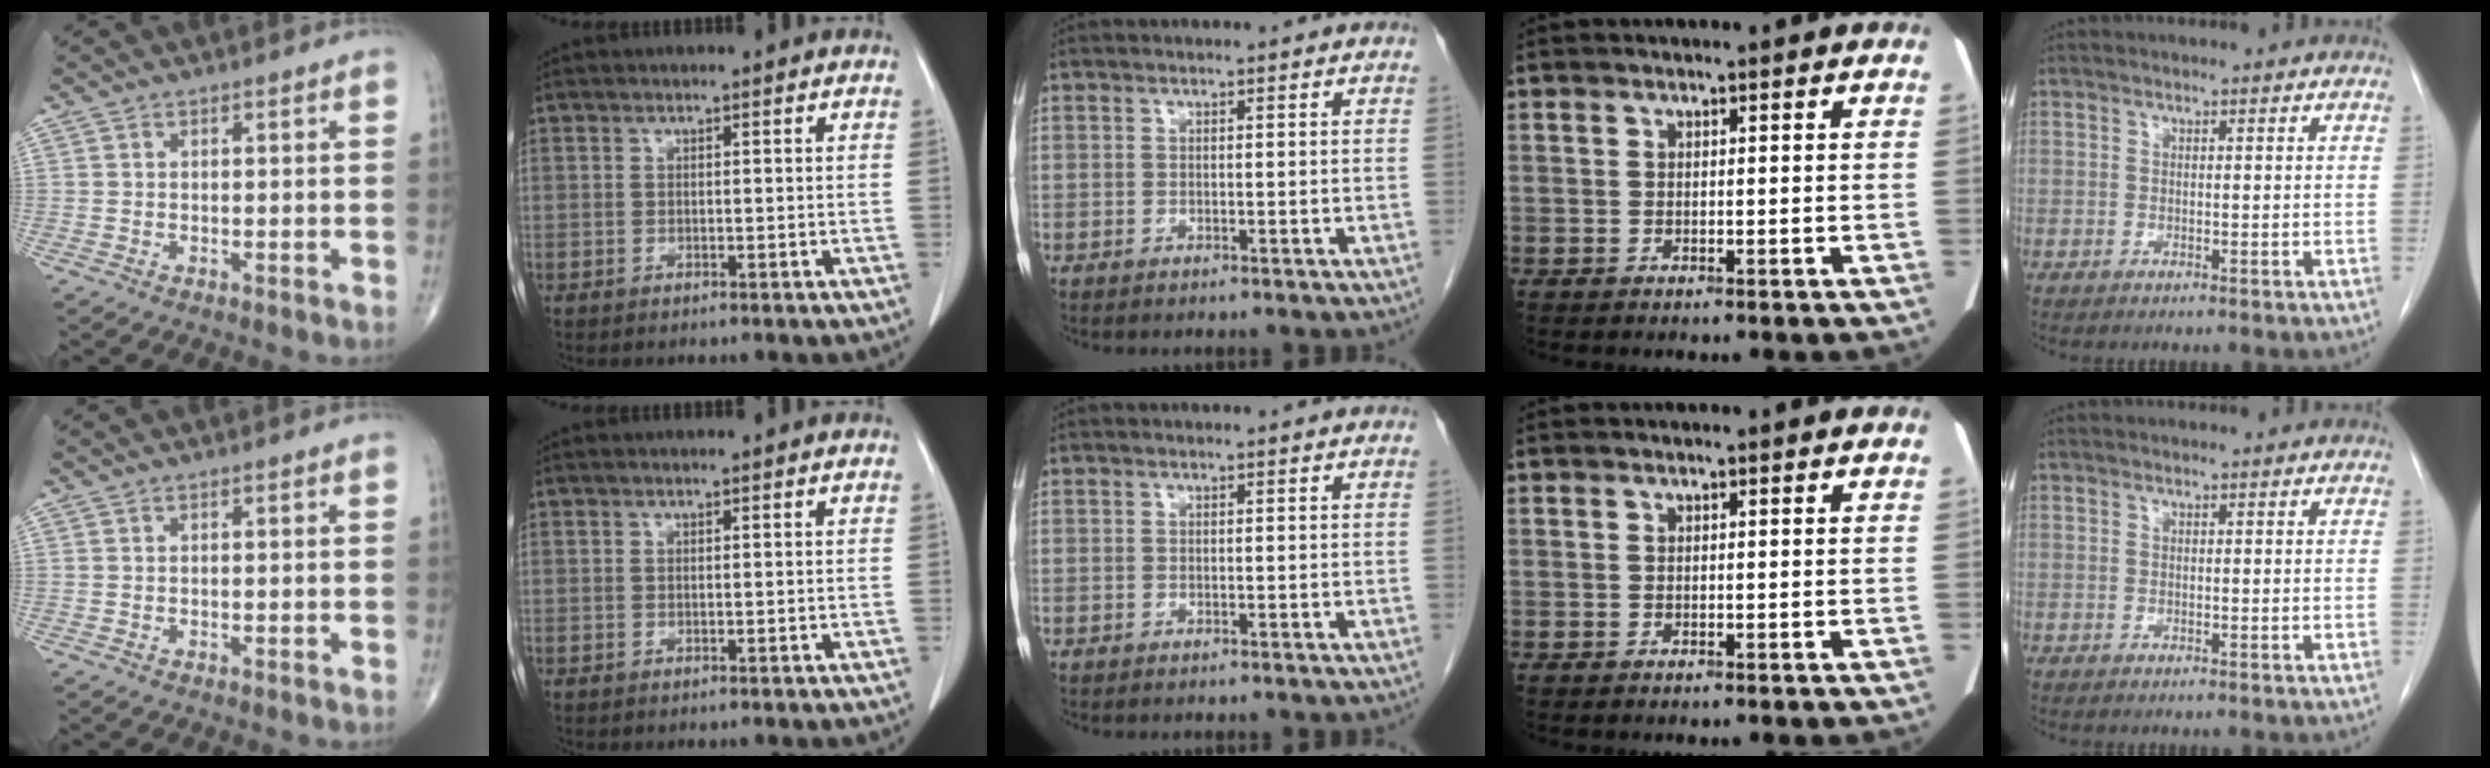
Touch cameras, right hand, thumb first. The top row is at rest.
{}